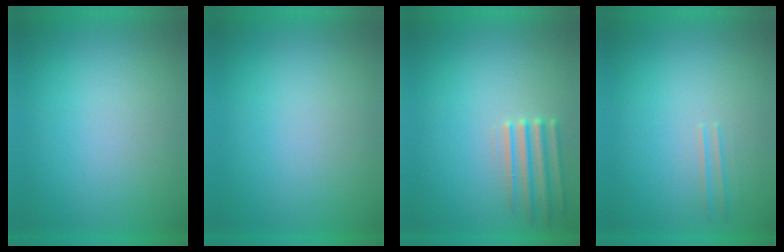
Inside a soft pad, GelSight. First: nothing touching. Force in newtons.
{"total": 0.0}
{"total": 2.2}
{"total": 1.5}